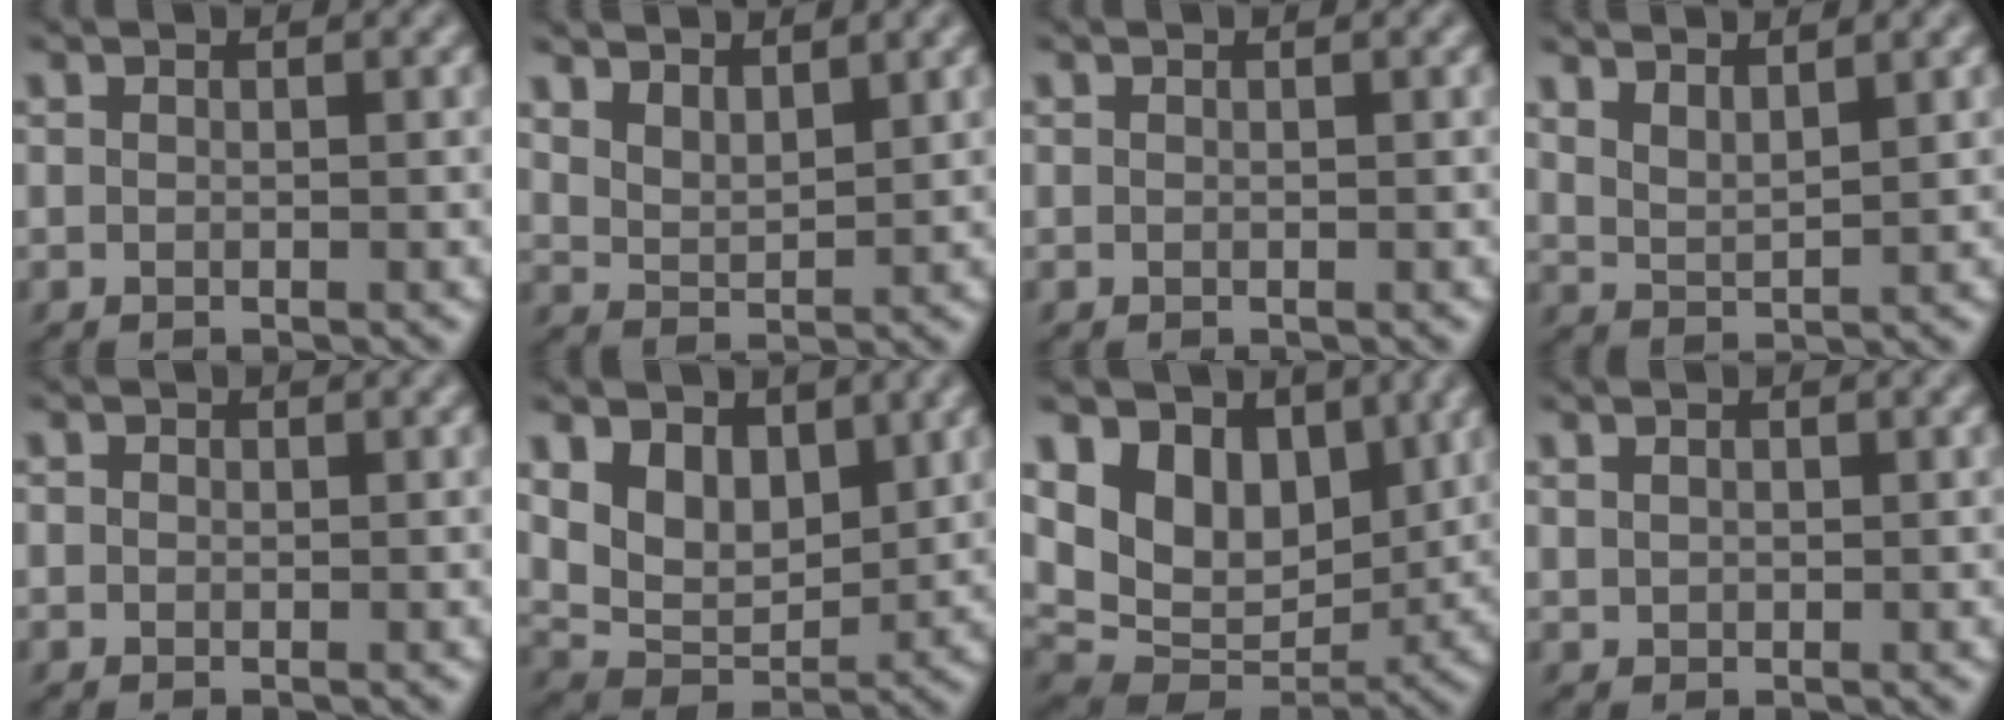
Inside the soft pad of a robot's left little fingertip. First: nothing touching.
{"total": 3.6, "force": [2.8, 1.3, 1.8], "torque": [-0.038, 0.006, 0.051]}
{"total": 0.0}
{"total": 2.6, "force": [2.2, 0.4, 1.3], "torque": [-0.027, 0.002, 0.048]}
{"total": 0.8, "force": [0.2, 0.7, 0.3], "torque": [-0.004, 0.003, -0.005]}
{"total": 5.7, "force": [2.5, 3.6, 3.7], "torque": [-0.078, -0.012, 0.041]}
{"total": 10.5, "force": [4.4, 7.0, 6.5], "torque": [-0.124, 0.005, 0.073]}
{"total": 0.7, "force": [0.3, 0.6, 0.4], "torque": [-0.012, 0.004, 0.006]}